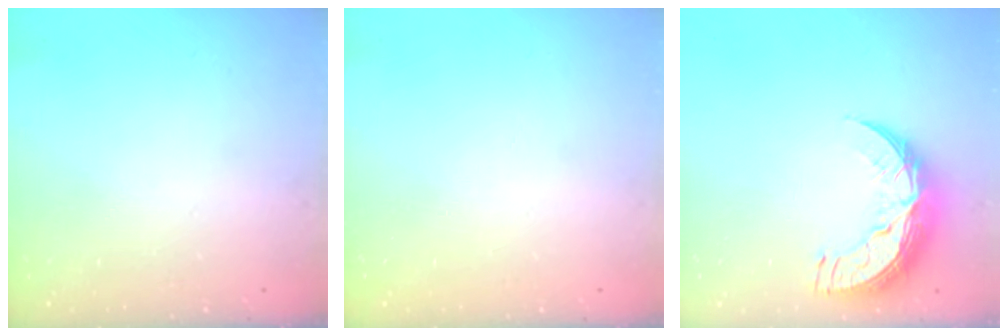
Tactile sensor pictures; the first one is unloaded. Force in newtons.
{"total": 0.0}
{"total": 11.9, "press": 11.9, "slide": 0.8}